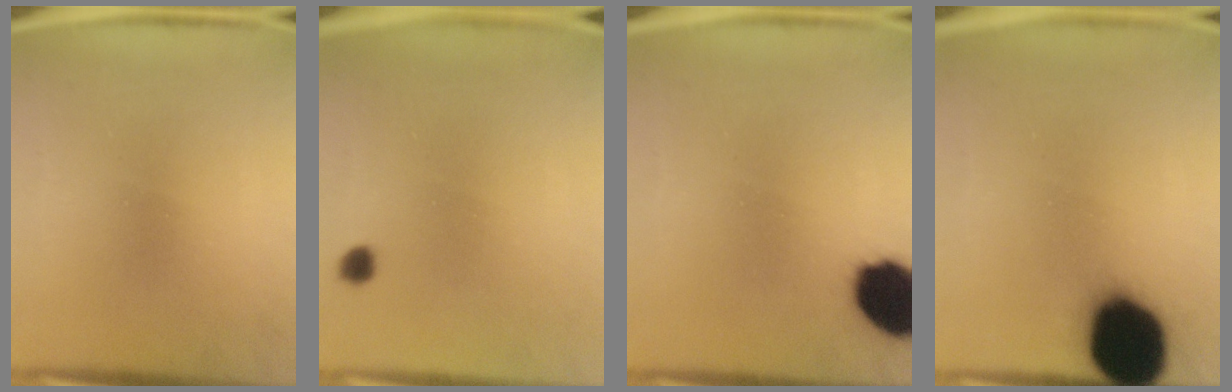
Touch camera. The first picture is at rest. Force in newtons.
{"total": 1.7}
{"total": 13.3}
{"total": 17.7}